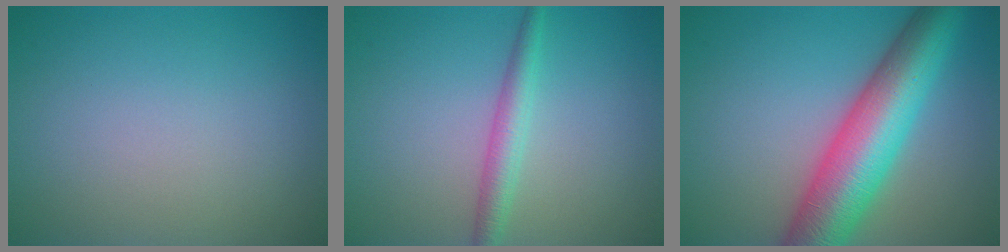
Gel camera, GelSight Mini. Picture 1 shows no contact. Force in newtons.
{"total": 2.5, "press": 2.5, "slide": 0.0}
{"total": 10.2, "press": 10.2, "slide": 0.2}